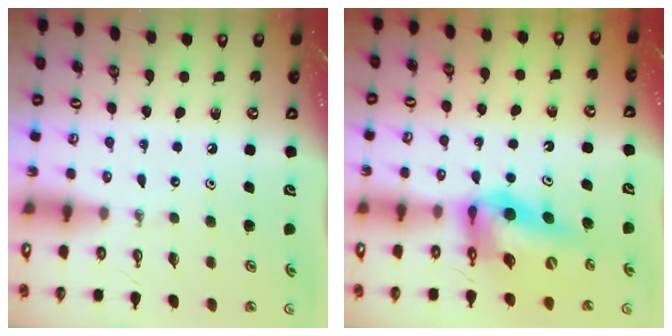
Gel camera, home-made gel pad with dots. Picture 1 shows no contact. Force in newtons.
{"total": 14.3, "press": 13.7, "slide": 4.2}